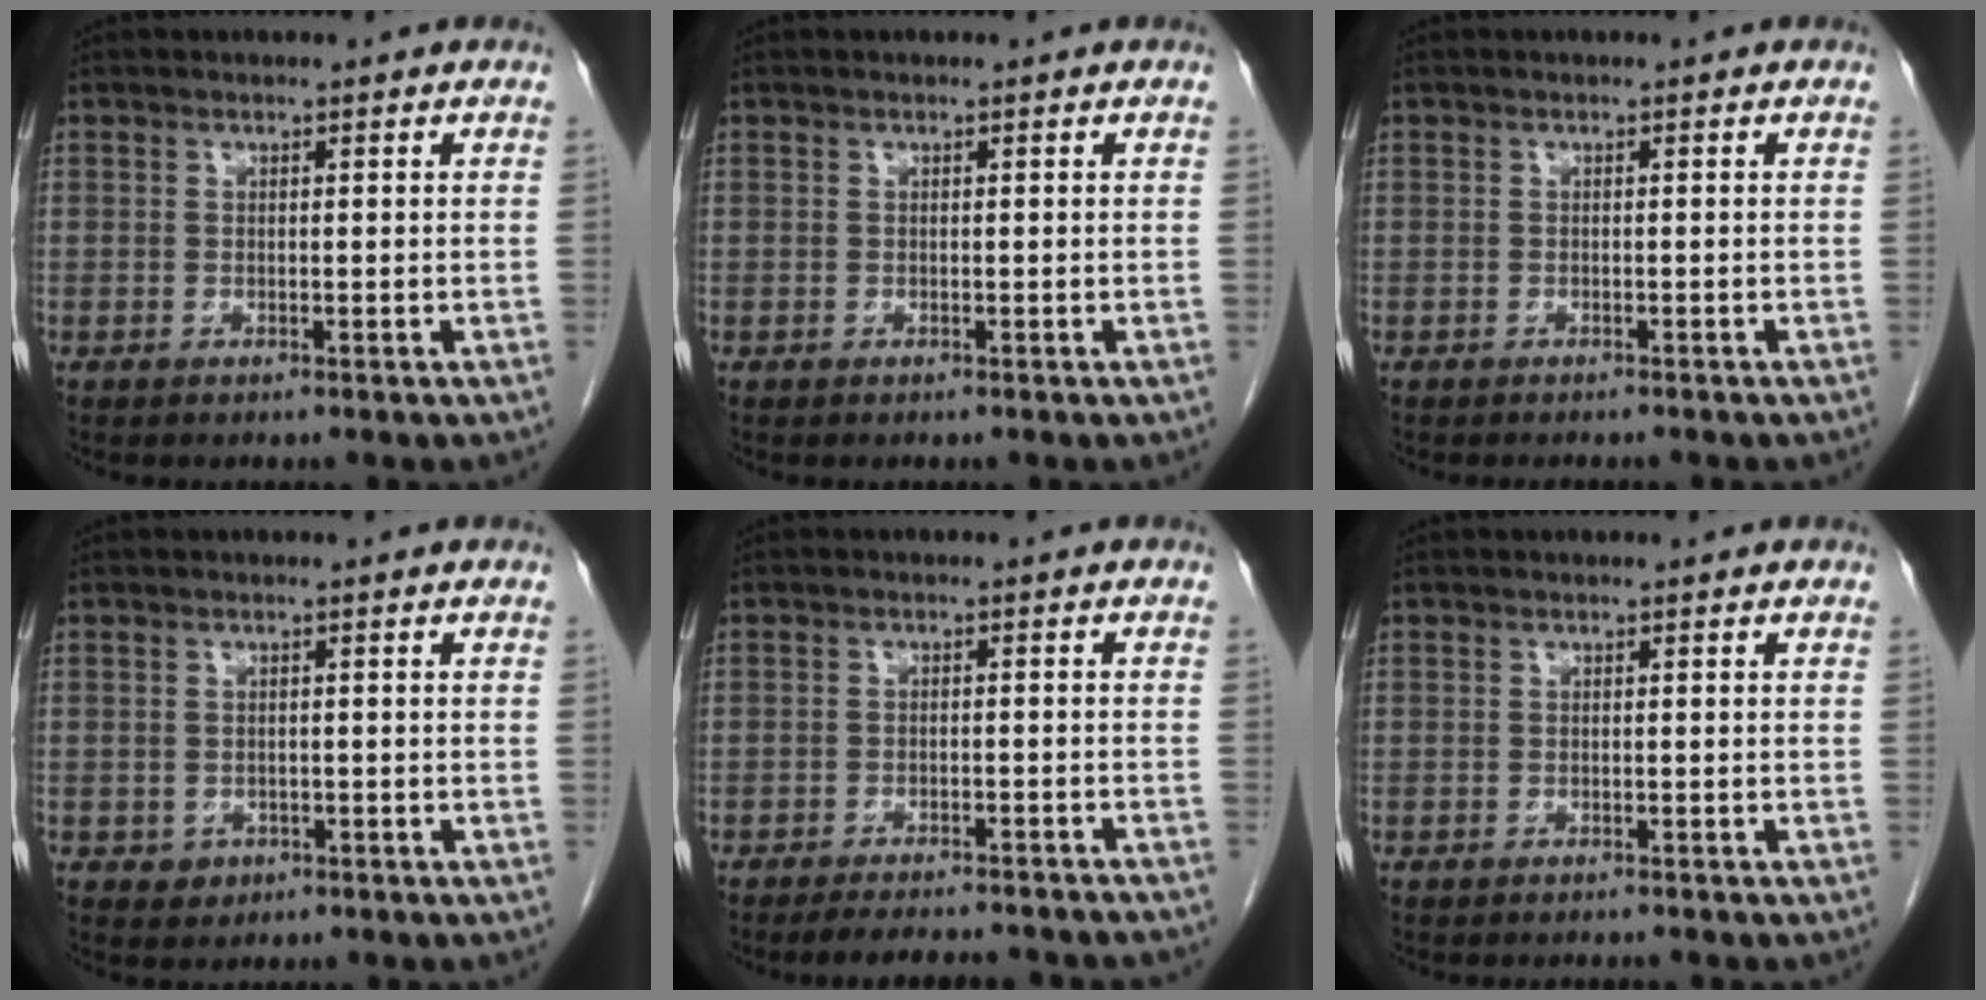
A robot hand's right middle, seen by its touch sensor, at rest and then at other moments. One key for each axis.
{"total": 0.0}
{"total": 2.5, "fx": -2.3, "fy": 0.4, "fz": 0.9, "tx": -0.016, "ty": -0.006, "tz": -0.026}
{"total": 1.8, "fx": -0.8, "fy": 1.6, "fz": 0.4, "tx": -0.004, "ty": 0.005, "tz": -0.005}
{"total": 13.4, "fx": -12.2, "fy": 2.7, "fz": 4.9, "tx": -0.071, "ty": -0.003, "tz": -0.145}
{"total": 1.4, "fx": -1.4, "fy": 0.1, "fz": 0.2, "tx": -0.007, "ty": -0.006, "tz": -0.015}